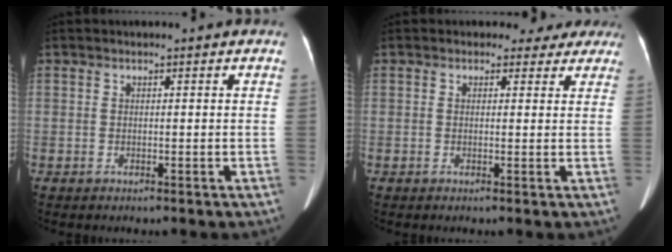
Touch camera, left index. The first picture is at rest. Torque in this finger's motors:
{"motor_torque": [0.59, -0.66, 0.06, -0.01]}